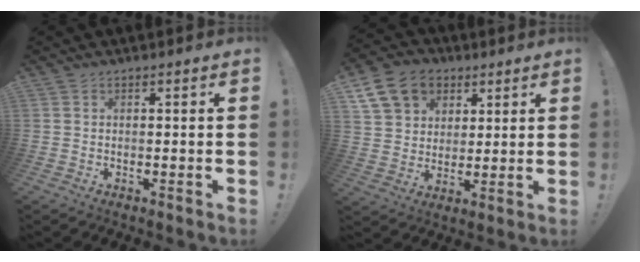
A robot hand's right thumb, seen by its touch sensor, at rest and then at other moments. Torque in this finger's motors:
{"motor_torque": [-0.34, 0.90, 0.31, 0.21, 0.26]}